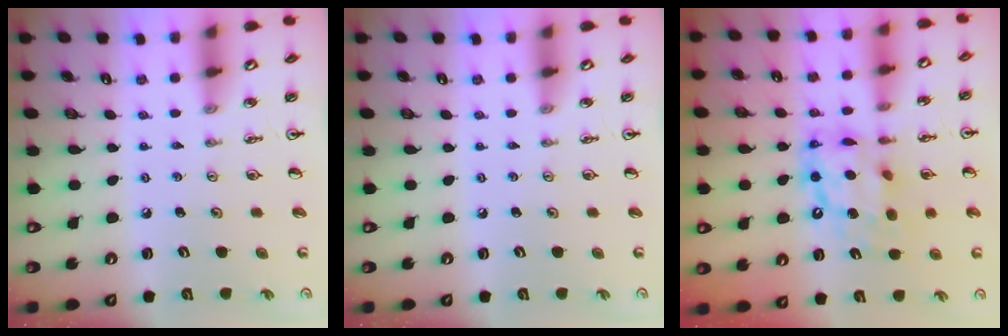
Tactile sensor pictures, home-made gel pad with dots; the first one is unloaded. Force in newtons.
{"total": 0.0}
{"total": 13.9, "press": 13.9, "slide": 1.1}